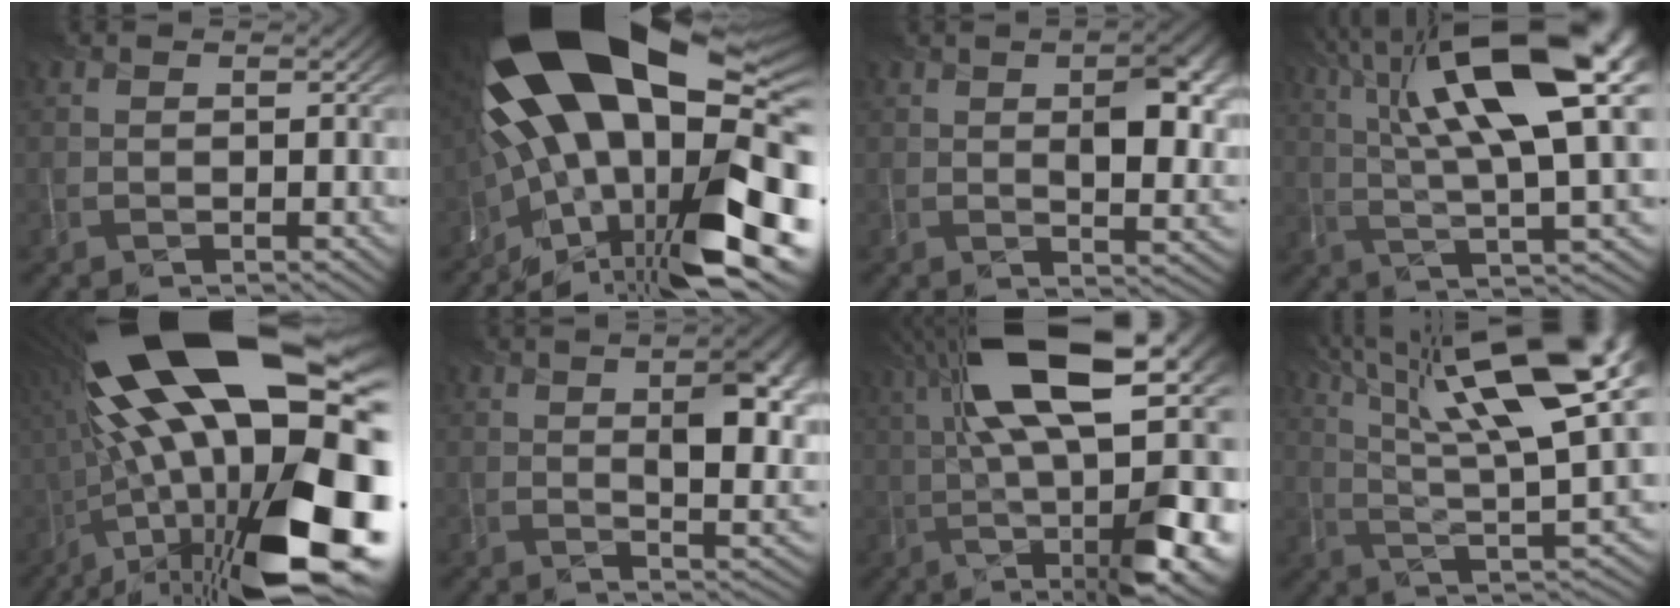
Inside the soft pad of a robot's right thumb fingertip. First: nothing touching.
{"total": 21.2, "force": [-2.3, 10.3, 18.4], "torque": [-0.307, -0.031, -0.036]}
{"total": 8.2, "force": [1.5, 3.3, 7.4], "torque": [-0.099, 0.001, 0.024]}
{"total": 16.3, "force": [6.0, 4.9, 14.3], "torque": [-0.266, 0.015, 0.110]}
{"total": 23.3, "force": [-0.3, 8.9, 21.5], "torque": [-0.375, -0.022, -0.004]}
{"total": 10.2, "force": [1.9, 4.0, 9.2], "torque": [-0.103, 0.008, 0.021]}
{"total": 20.0, "force": [2.8, 6.3, 18.8], "torque": [-0.306, 0.017, 0.071]}
{"total": 17.6, "force": [8.2, 5.5, 14.6], "torque": [-0.256, 0.016, 0.139]}